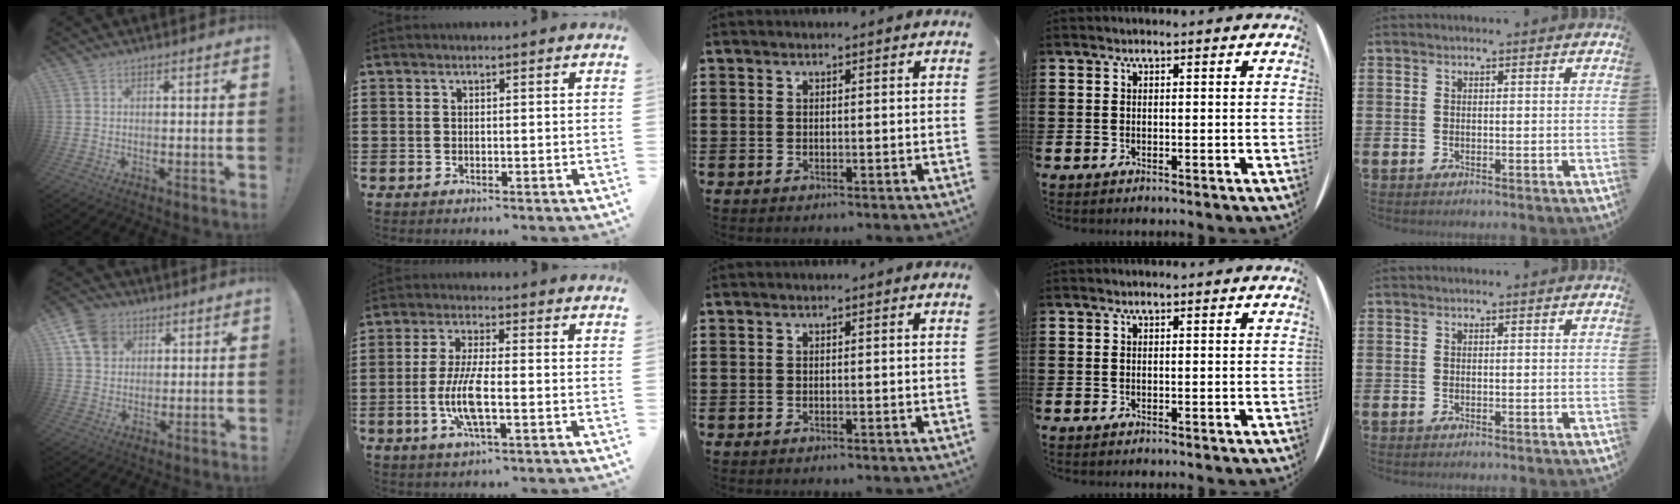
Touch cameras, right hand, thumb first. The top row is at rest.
{"thumb": {"total": 11.4, "force": [5.0, 9.2, 4.6], "torque": [-0.072, -0.018, 0.103]}, "index": {"total": 7.5, "force": [-2.0, 1.8, 7.0], "torque": [-0.151, -0.011, -0.042]}}